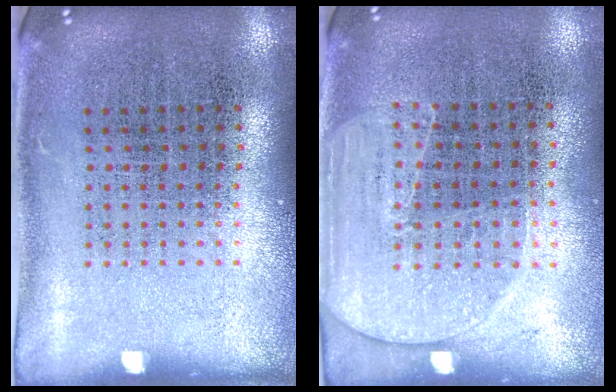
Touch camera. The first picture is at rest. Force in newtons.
{"total": 1.6, "press": 1.4, "slide": 0.8}